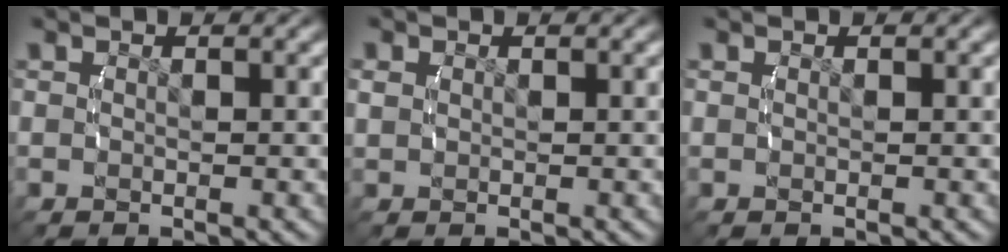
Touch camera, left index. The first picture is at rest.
{"total": 0.6, "force": [0.3, 0.4, 0.4], "torque": [-0.011, -0.004, 0.015]}
{"total": 0.0}